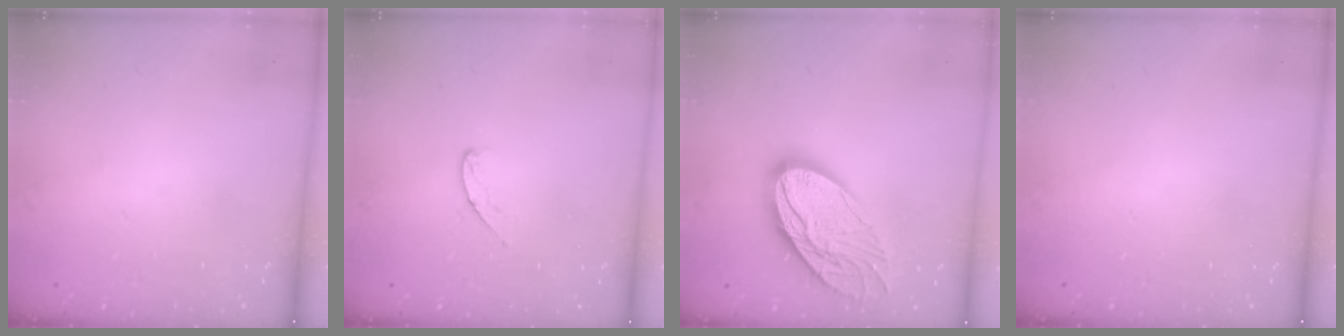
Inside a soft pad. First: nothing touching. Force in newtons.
{"total": 5.2, "press": 5.1, "slide": 0.5}
{"total": 19.1, "press": 19.0, "slide": 1.8}
{"total": 0.0}